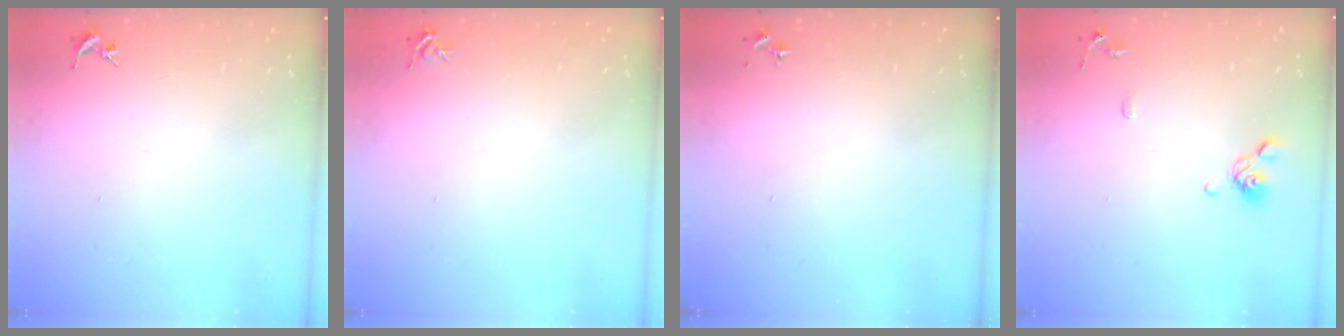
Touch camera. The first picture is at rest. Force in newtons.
{"total": 4.4, "press": 4.4, "slide": 0.6}
{"total": 0.0}
{"total": 8.8, "press": 8.6, "slide": 2.0}